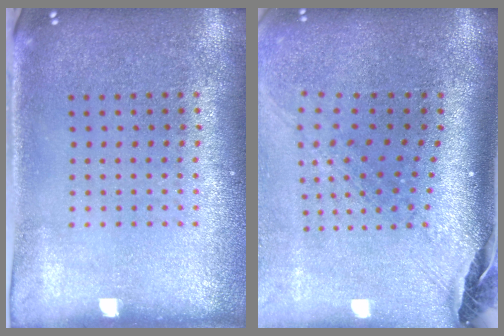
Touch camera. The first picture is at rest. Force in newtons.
{"total": 2.7, "press": 1.9, "slide": 1.9}